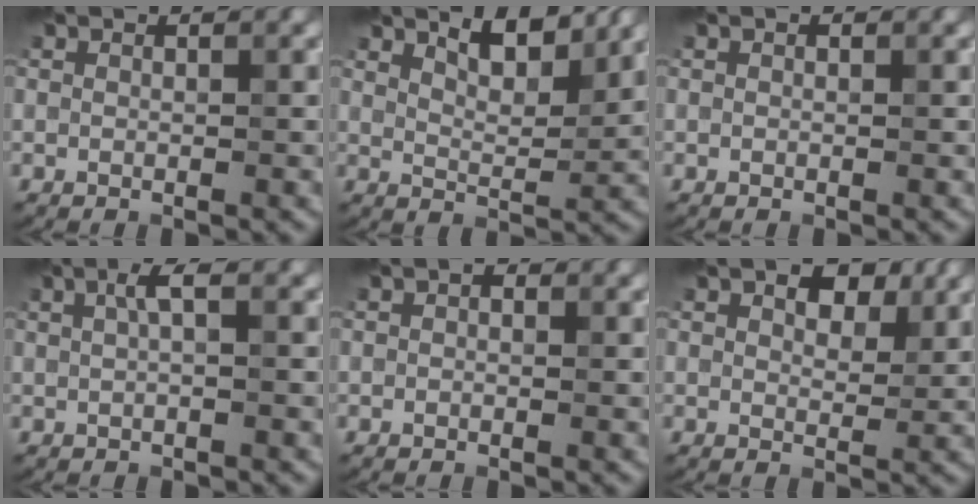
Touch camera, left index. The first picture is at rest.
{"total": 4.3, "force": [3.2, 1.3, 2.6], "torque": [-0.043, -0.002, 0.046]}
{"total": 0.0}
{"total": 1.7, "force": [0.5, 0.3, 1.6], "torque": [-0.032, 0.007, 0.007]}
{"total": 0.6, "force": [0.1, 0.5, 0.4], "torque": [-0.004, -0.003, -0.003]}
{"total": 4.8, "force": [2.6, 2.4, 3.2], "torque": [-0.043, 0.005, 0.036]}